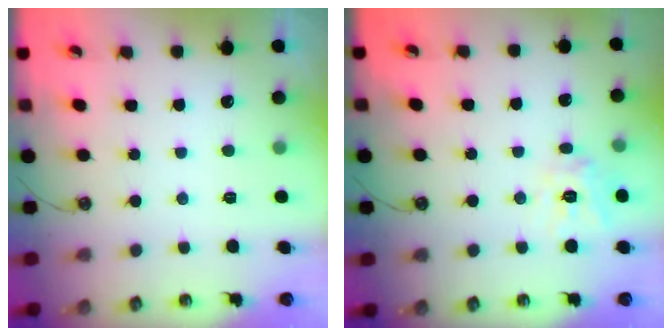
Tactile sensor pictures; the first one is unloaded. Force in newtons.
{"total": 11.1, "press": 11.1, "slide": 0.9}